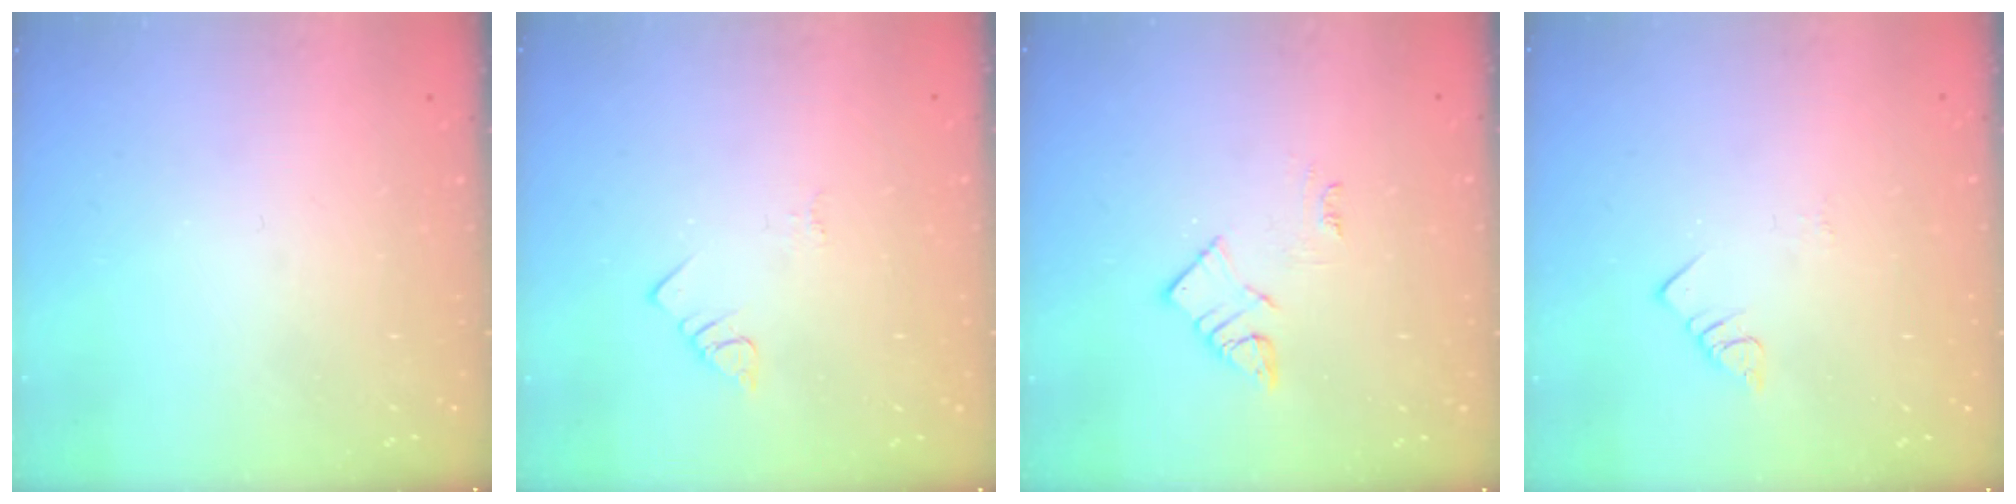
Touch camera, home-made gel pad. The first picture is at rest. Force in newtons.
{"total": 2.1, "press": 2.1, "slide": 0.4}
{"total": 5.7, "press": 5.7, "slide": 0.2}
{"total": 1.8, "press": 1.8, "slide": 0.3}